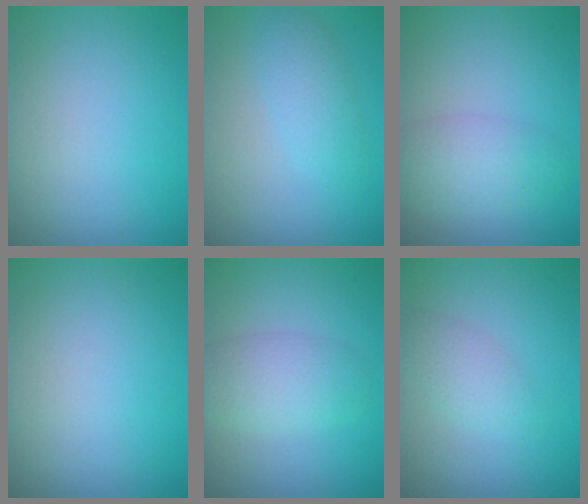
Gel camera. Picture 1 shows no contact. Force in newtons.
{"total": 2.4, "press": 2.4, "slide": 0.1}
{"total": 2.4, "press": 2.4, "slide": 0.2}
{"total": 0.0}
{"total": 3.4, "press": 3.4, "slide": 0.1}
{"total": 2.2, "press": 2.2, "slide": 0.0}